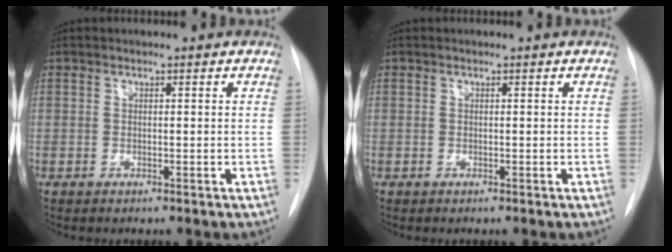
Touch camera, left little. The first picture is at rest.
{"total": 0.0}